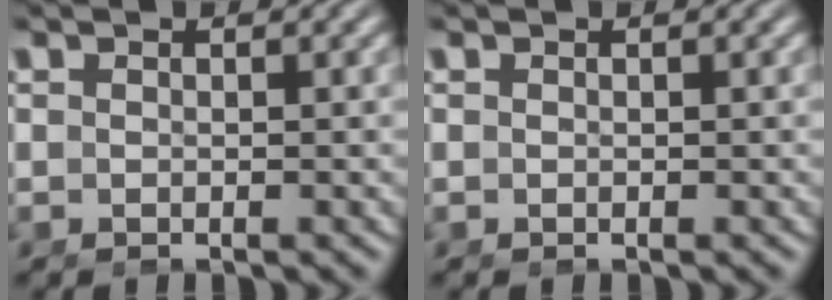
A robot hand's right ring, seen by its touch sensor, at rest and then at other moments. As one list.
[{"total": 0.0}]